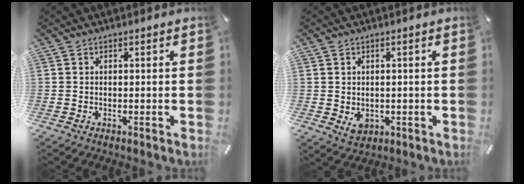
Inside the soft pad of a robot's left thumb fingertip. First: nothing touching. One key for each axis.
{"total": 2.5, "fx": -0.2, "fy": 2.2, "fz": 1.2, "tx": -0.012, "ty": 0.001, "tz": -0.003}